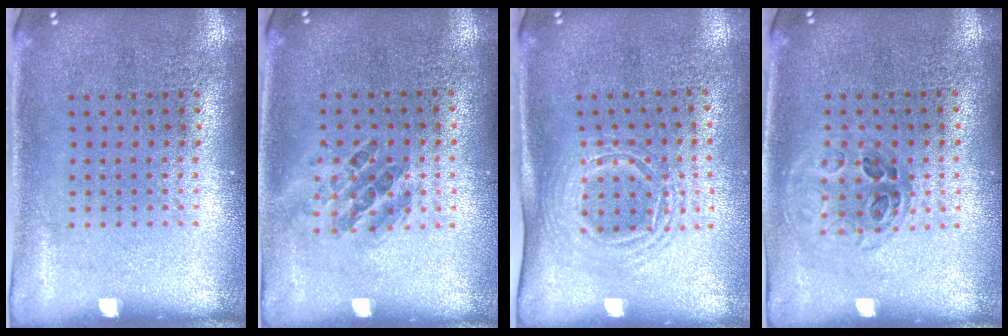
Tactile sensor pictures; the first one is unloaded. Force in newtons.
{"total": 1.0, "press": 0.8, "slide": 0.5}
{"total": 1.6, "press": 1.3, "slide": 1.0}
{"total": 1.0, "press": 0.9, "slide": 0.4}